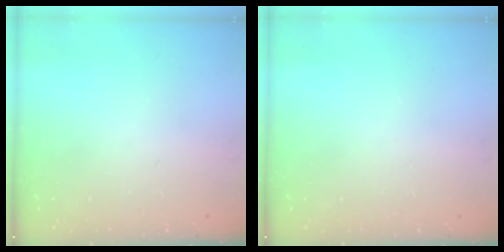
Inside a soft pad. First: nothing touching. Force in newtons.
{"total": 0.0}